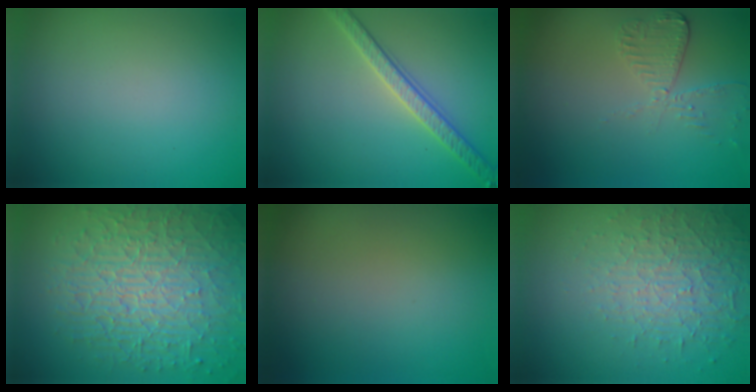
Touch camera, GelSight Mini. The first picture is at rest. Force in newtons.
{"total": 3.1, "press": 2.9, "slide": 1.1}
{"total": 2.5, "press": 2.3, "slide": 1.0}
{"total": 10.1, "press": 6.6, "slide": 7.7}
{"total": 0.0}
{"total": 4.7, "press": 3.2, "slide": 3.4}